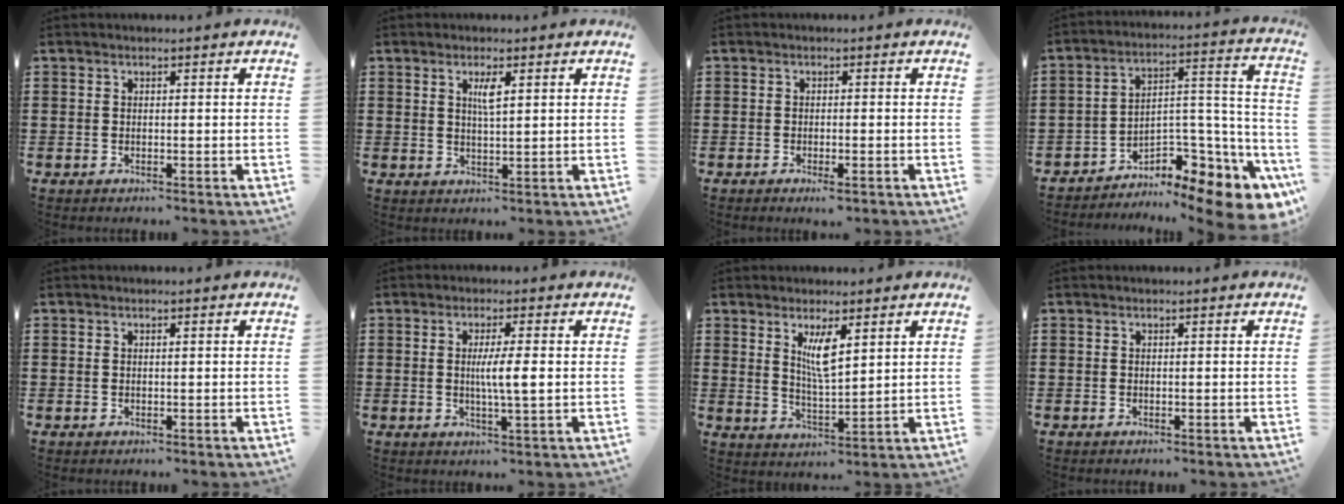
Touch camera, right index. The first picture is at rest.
{"total": 2.4, "force": [1.0, 0.4, 2.2], "torque": [-0.037, -0.001, 0.013]}
{"total": 1.2, "force": [-0.9, 0.1, 0.9], "torque": [-0.018, -0.005, -0.014]}
{"total": 7.3, "force": [-5.4, 3.9, 3.0], "torque": [-0.047, -0.001, -0.098]}
{"total": 0.6, "force": [0.1, 0.1, 0.6], "torque": [-0.012, -0.001, 0.003]}
{"total": 4.7, "force": [0.2, 0.2, 4.7], "torque": [-0.084, -0.005, 0.000]}
{"total": 5.1, "force": [2.4, 1.3, 4.3], "torque": [-0.083, -0.001, 0.040]}
{"total": 0.0}